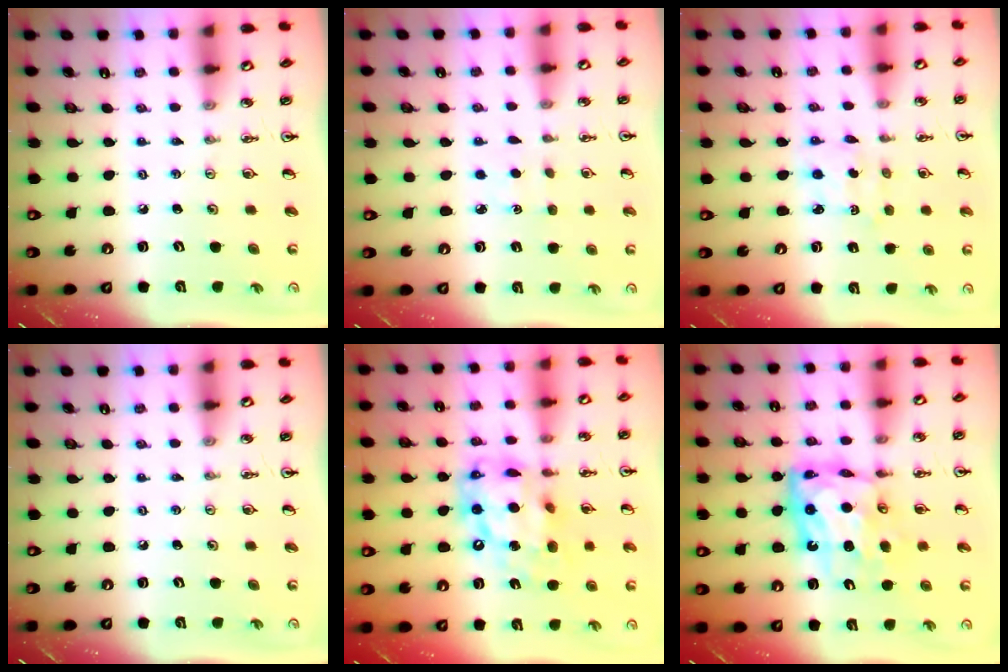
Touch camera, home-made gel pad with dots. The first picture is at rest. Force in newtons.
{"total": 1.5, "press": 1.5, "slide": 0.2}
{"total": 2.3, "press": 2.3, "slide": 0.6}
{"total": 0.0}
{"total": 16.3, "press": 16.2, "slide": 1.2}
{"total": 12.4, "press": 12.3, "slide": 1.0}